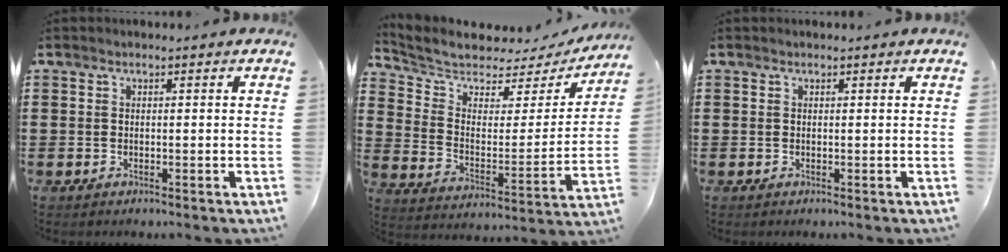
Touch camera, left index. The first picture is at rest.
{"total": 5.7, "force": [5.4, 1.6, 1.2], "torque": [-0.060, -0.043, 0.089]}
{"total": 0.0}